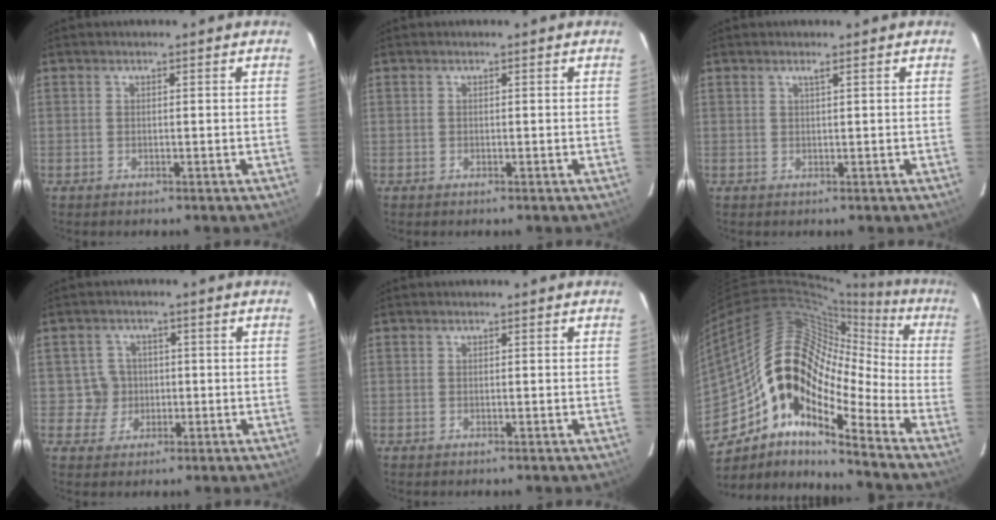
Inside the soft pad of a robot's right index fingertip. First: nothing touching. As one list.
[{"total": 0.0}, {"total": 0.7, "force": [0.4, -0.2, 0.5], "torque": [-0.011, 0.000, 0.006]}, {"total": 4.2, "force": [-0.3, 4.2, 0.1], "torque": [0.003, 0.017, 0.000]}, {"total": 0.0}, {"total": 18.5, "force": [-8.3, 9.5, 13.5], "torque": [-0.216, 0.000, -0.174]}]